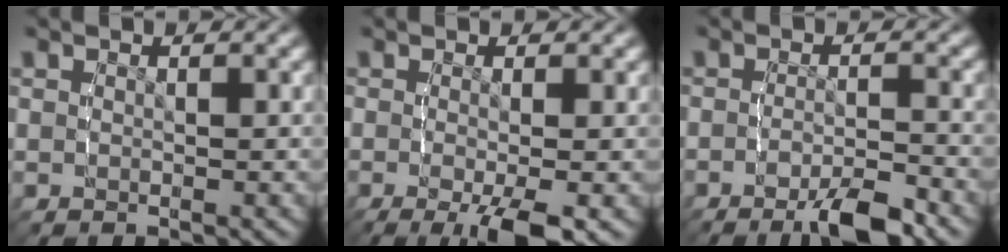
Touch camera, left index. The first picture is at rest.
{"total": 4.6, "force": [-2.5, 1.0, 3.8], "torque": [-0.060, -0.020, -0.032]}
{"total": 3.4, "force": [-2.5, 0.7, 2.1], "torque": [-0.034, 0.000, -0.049]}